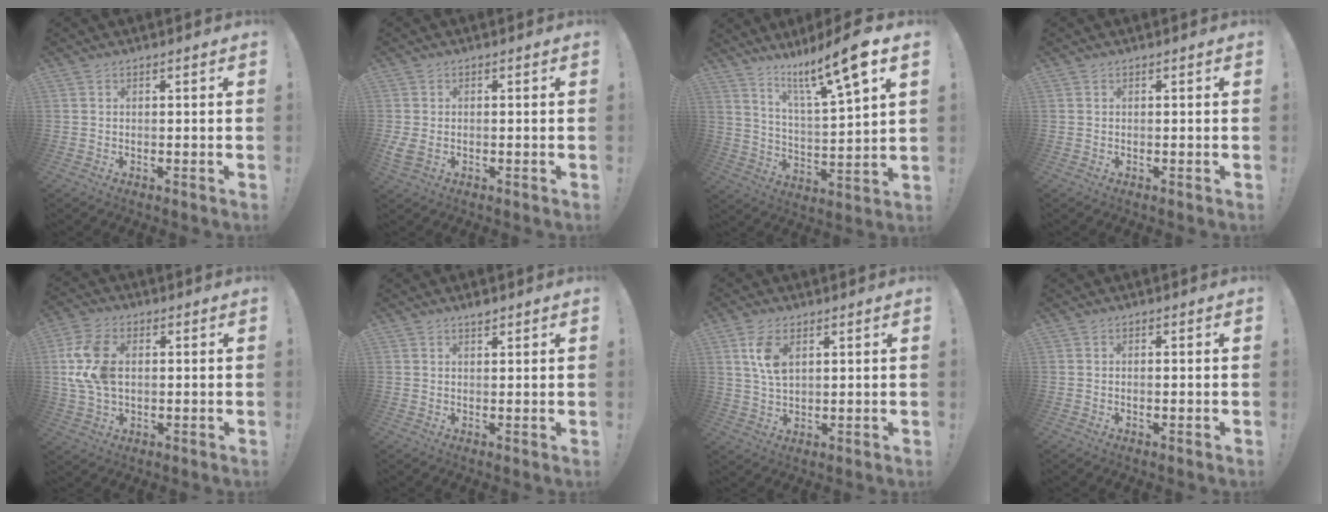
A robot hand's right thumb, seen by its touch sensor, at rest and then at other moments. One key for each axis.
{"total": 3.0, "fx": -0.1, "fy": 2.1, "fz": 2.2, "tx": -0.048, "ty": -0.003, "tz": -0.001}
{"total": 15.3, "fx": 10.0, "fy": 1.7, "fz": 11.5, "tx": -0.192, "ty": -0.064, "tz": 0.152}
{"total": 0.0}
{"total": 12.5, "fx": 1.6, "fy": 8.3, "fz": 9.3, "tx": -0.189, "ty": 0.001, "tz": 0.032}
{"total": 1.7, "fx": 1.5, "fy": 0.3, "fz": 0.7, "tx": 0.002, "ty": -0.010, "tz": 0.024}
{"total": 7.3, "fx": 3.0, "fy": 3.9, "fz": 5.4, "tx": -0.100, "ty": -0.009, "tz": 0.054}
{"total": 0.7, "fx": -0.4, "fy": 0.1, "fz": 0.5, "tx": -0.009, "ty": 0.000, "tz": -0.007}